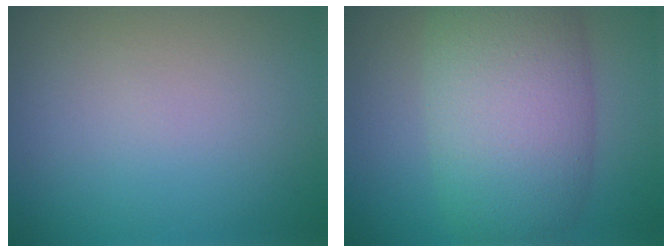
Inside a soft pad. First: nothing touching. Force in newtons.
{"total": 10.0, "press": 10.0, "slide": 0.3}